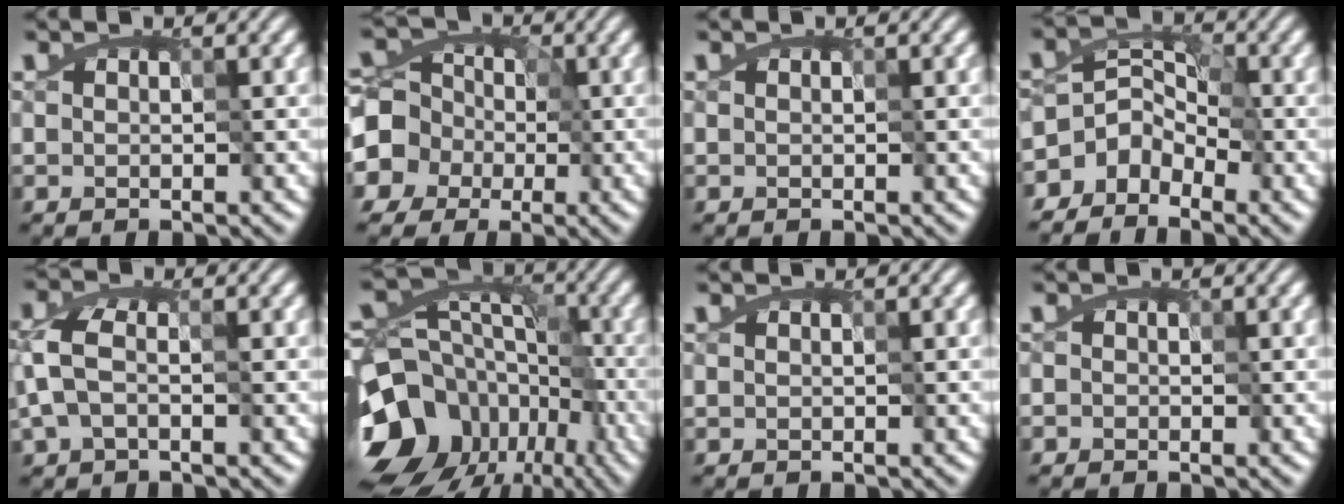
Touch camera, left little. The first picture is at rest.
{"total": 8.6, "force": [-2.1, 8.1, 2.3], "torque": [-0.077, 0.010, -0.071]}
{"total": 0.0}
{"total": 5.3, "force": [-4.6, 2.5, -0.7], "torque": [0.056, 0.010, -0.089]}
{"total": 3.4, "force": [-1.6, 1.9, 2.4], "torque": [-0.064, 0.001, -0.028]}
{"total": 17.9, "force": [-9.7, 12.9, 7.7], "torque": [-0.144, -0.020, -0.136]}
{"total": 0.0}
{"total": 0.6, "force": [-0.3, 0.5, -0.1], "torque": [0.001, -0.003, -0.006]}